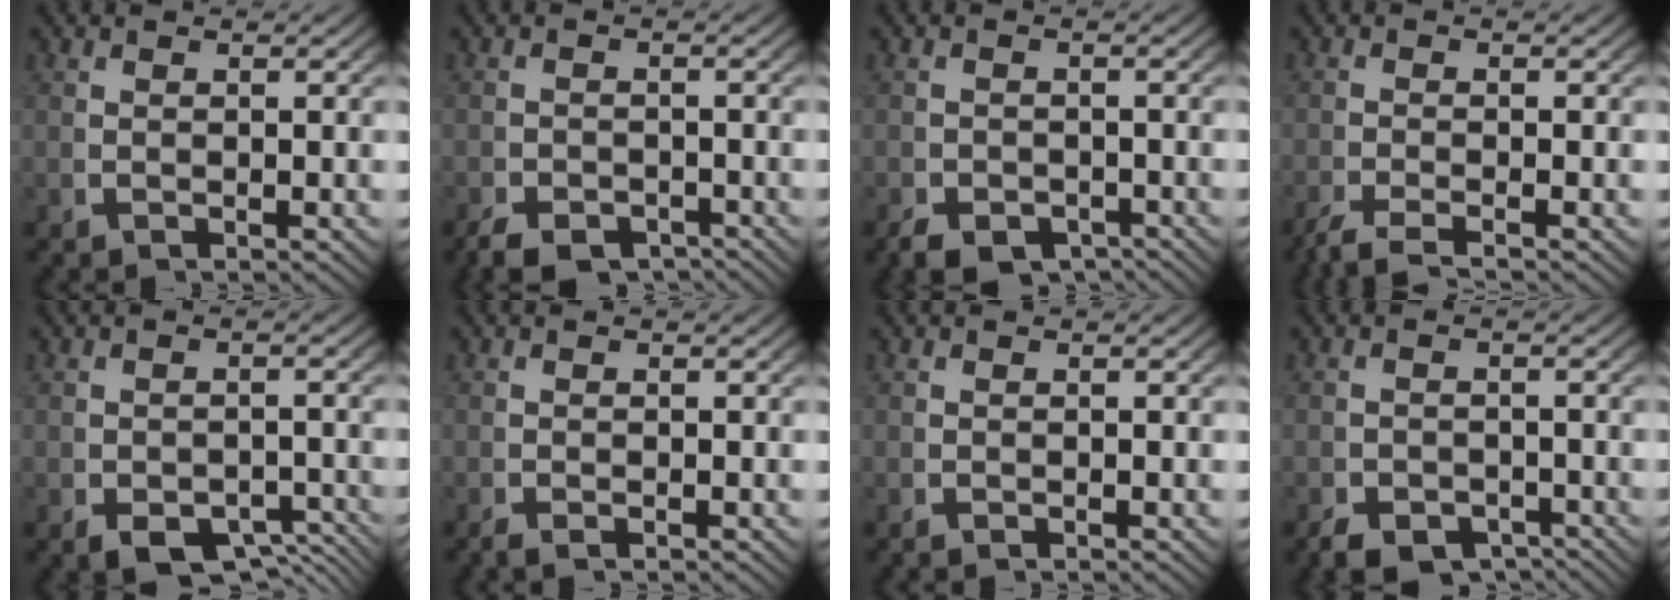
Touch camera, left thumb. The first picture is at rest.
{"total": 3.3, "force": [-2.9, 1.3, 0.9], "torque": [-0.008, -0.017, -0.047]}
{"total": 3.8, "force": [-3.0, 1.9, 1.3], "torque": [-0.012, -0.022, -0.045]}
{"total": 3.2, "force": [-2.8, 0.8, 1.3], "torque": [-0.025, -0.013, -0.045]}
{"total": 4.6, "force": [-2.5, 2.8, 2.7], "torque": [-0.039, -0.024, -0.034]}
{"total": 0.6, "force": [-0.6, 0.1, 0.2], "torque": [-0.003, -0.004, -0.011]}
{"total": 0.0}
{"total": 4.3, "force": [-3.4, 2.2, 1.4], "torque": [-0.013, -0.025, -0.051]}